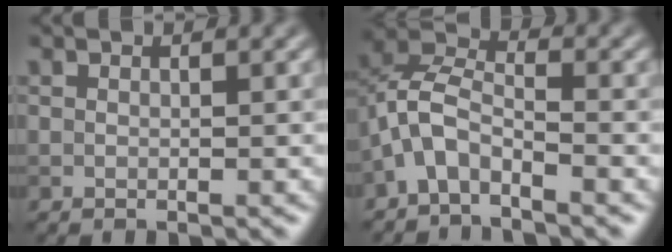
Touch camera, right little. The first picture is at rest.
{"total": 3.8, "force": [-2.5, 1.6, 2.4], "torque": [-0.047, 0.015, -0.060]}